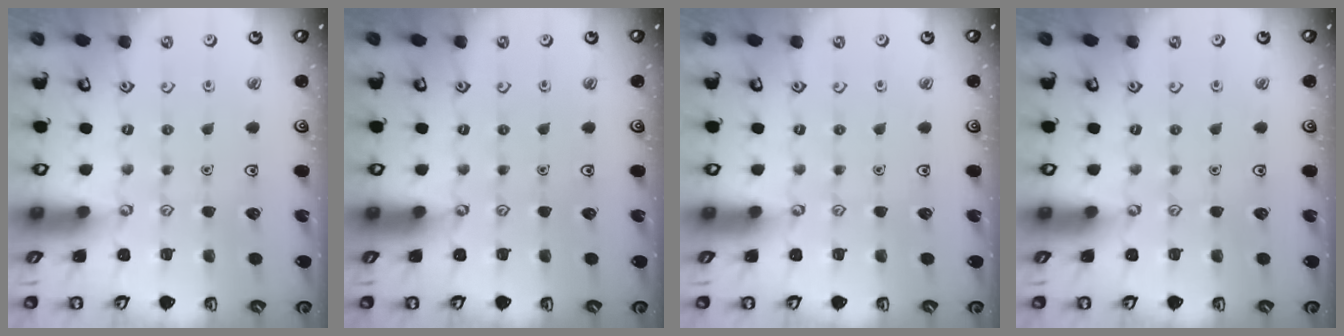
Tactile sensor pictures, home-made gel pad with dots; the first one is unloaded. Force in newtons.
{"total": 0.0}
{"total": 0.0}
{"total": 0.0}